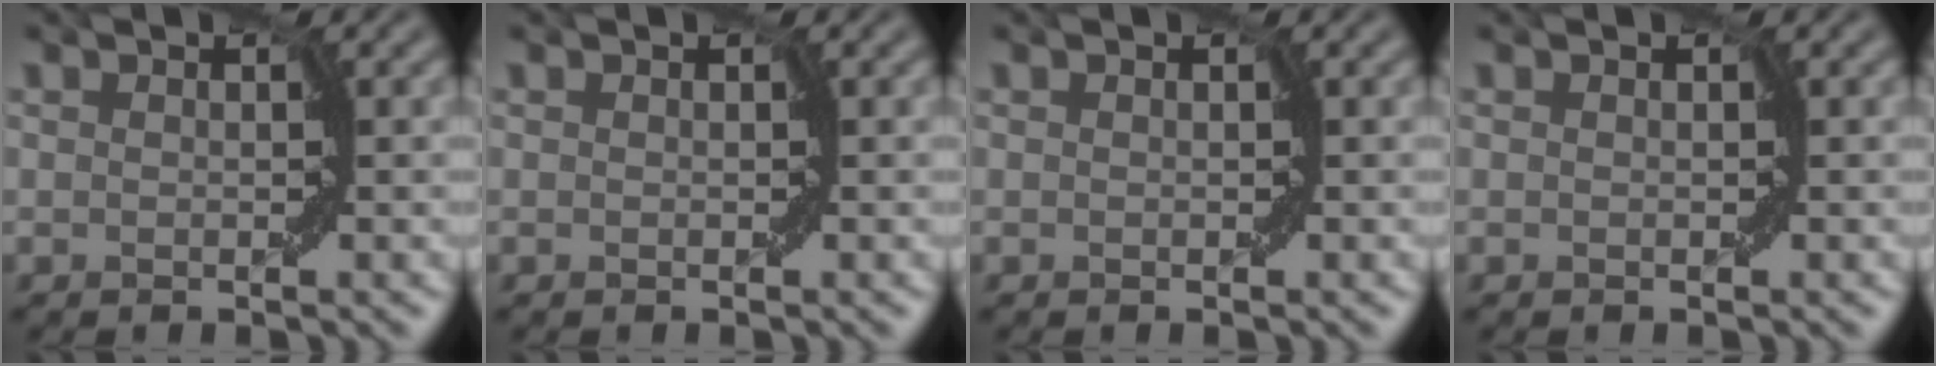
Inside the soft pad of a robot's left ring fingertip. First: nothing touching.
{"total": 0.0}
{"total": 0.0}
{"total": 0.0}